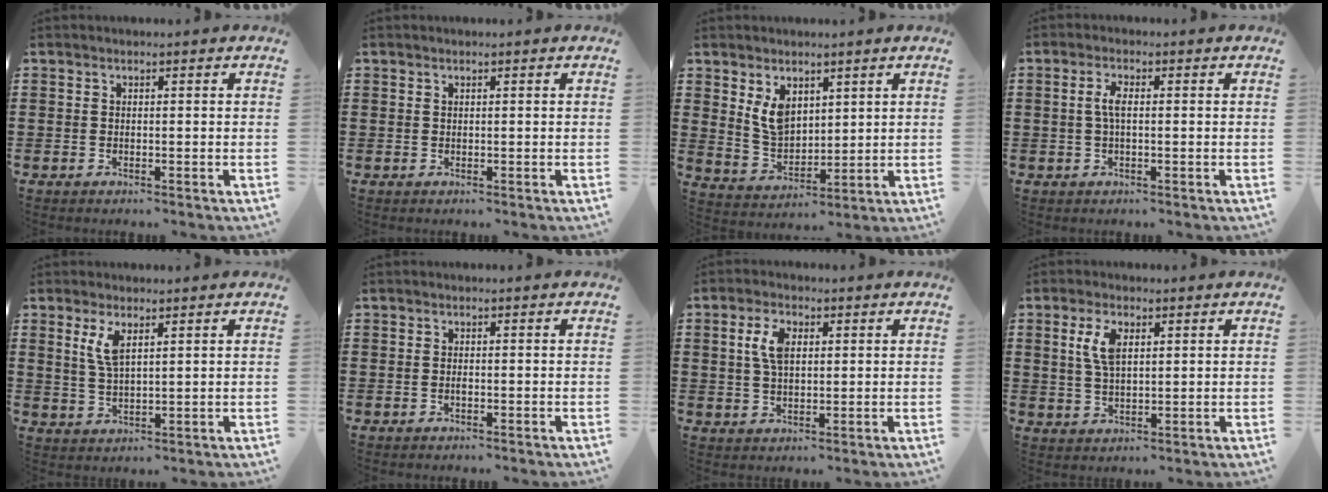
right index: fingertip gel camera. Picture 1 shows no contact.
{"total": 0.0}
{"total": 6.0, "force": [3.0, 3.9, 3.5], "torque": [-0.081, 0.006, 0.057]}
{"total": 2.9, "force": [-0.1, 0.9, 2.7], "torque": [-0.059, 0.000, -0.005]}
{"total": 4.1, "force": [2.0, 1.5, 3.3], "torque": [-0.073, 0.004, 0.034]}
{"total": 0.7, "force": [-0.2, 0.1, 0.7], "torque": [-0.016, -0.008, -0.002]}
{"total": 5.1, "force": [1.3, 2.8, 4.1], "torque": [-0.089, 0.013, 0.021]}
{"total": 5.2, "force": [1.7, 2.4, 4.3], "torque": [-0.093, 0.010, 0.028]}